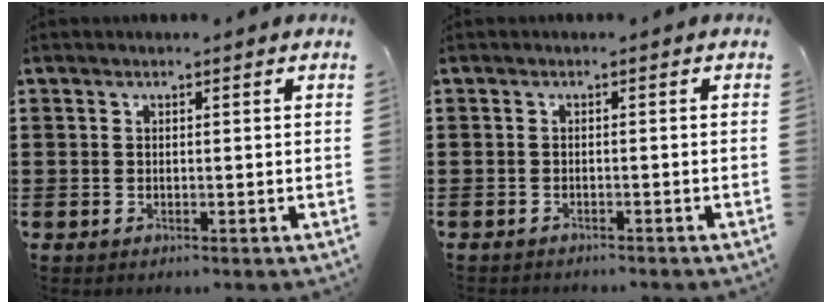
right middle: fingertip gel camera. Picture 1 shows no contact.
{"total": 0.9, "force": [-0.9, 0.1, 0.0], "torque": [-0.002, 0.002, -0.020]}